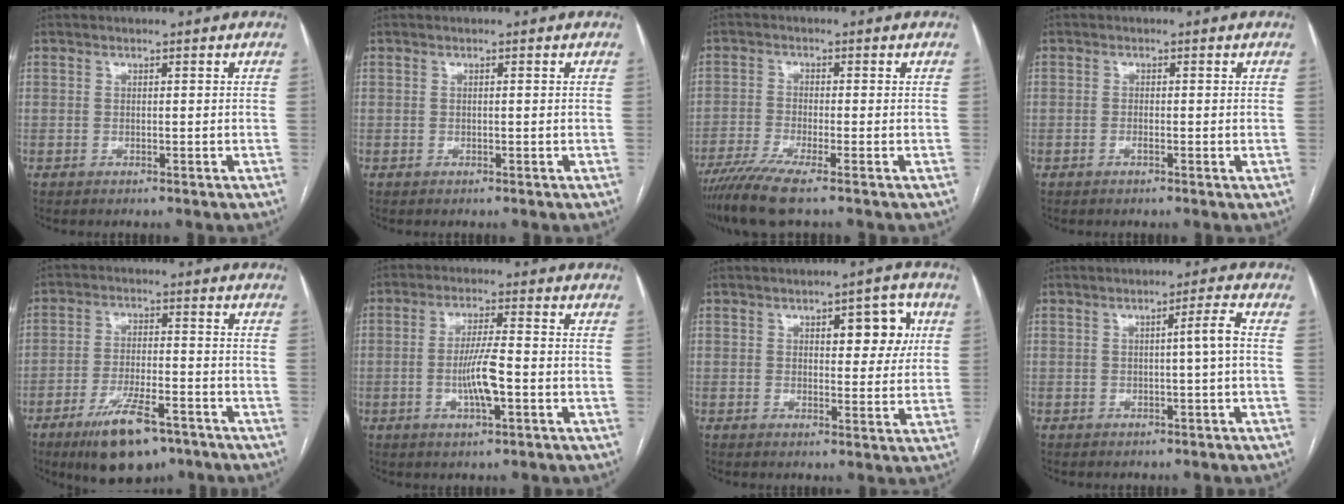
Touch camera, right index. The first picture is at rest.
{"total": 0.0}
{"total": 6.5, "force": [-5.0, -0.4, 4.2], "torque": [-0.078, -0.018, -0.093]}
{"total": 1.3, "force": [-0.4, 0.2, 1.2], "torque": [-0.021, 0.001, -0.008]}
{"total": 11.0, "force": [-7.2, 3.2, 7.8], "torque": [-0.139, -0.010, -0.114]}
{"total": 6.7, "force": [-1.6, 0.7, 6.4], "torque": [-0.126, -0.002, -0.029]}
{"total": 6.9, "force": [2.4, 2.8, 5.9], "torque": [-0.065, 0.013, 0.030]}
{"total": 2.8, "force": [-0.1, -0.7, 2.7], "torque": [-0.038, 0.003, 0.000]}